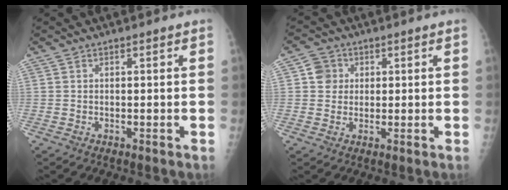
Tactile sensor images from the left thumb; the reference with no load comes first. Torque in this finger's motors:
{"motor_torque": [0.31, 0.02, 0.05, -0.14, 0.05]}